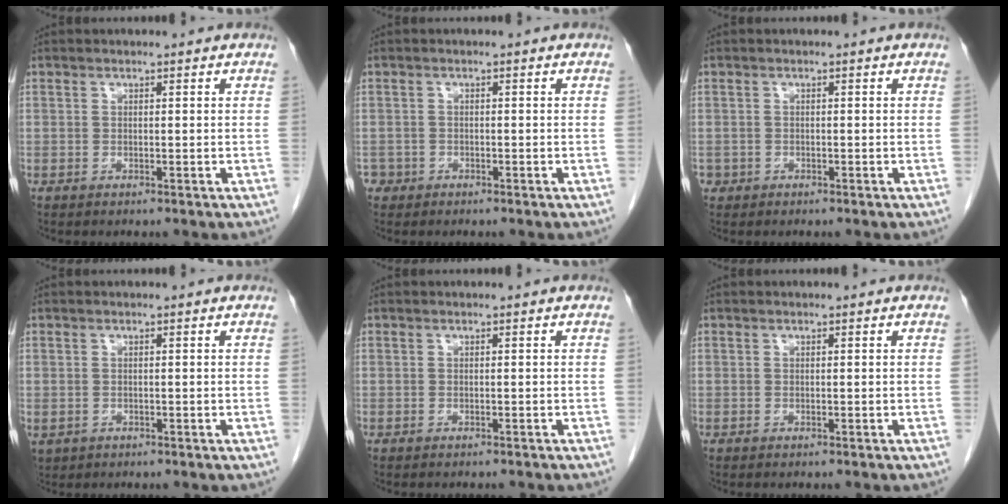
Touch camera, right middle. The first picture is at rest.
{"total": 1.4, "force": [-0.9, 1.1, -0.1], "torque": [-0.005, 0.006, -0.016]}
{"total": 0.9, "force": [-0.4, 0.8, 0.0], "torque": [-0.005, 0.004, -0.006]}
{"total": 1.9, "force": [-0.7, 1.6, 0.7], "torque": [-0.017, -0.001, 0.000]}
{"total": 3.2, "force": [-2.9, 0.5, 1.1], "torque": [-0.017, -0.006, -0.034]}
{"total": 0.8, "force": [-0.7, 0.2, 0.2], "torque": [-0.002, -0.001, -0.011]}